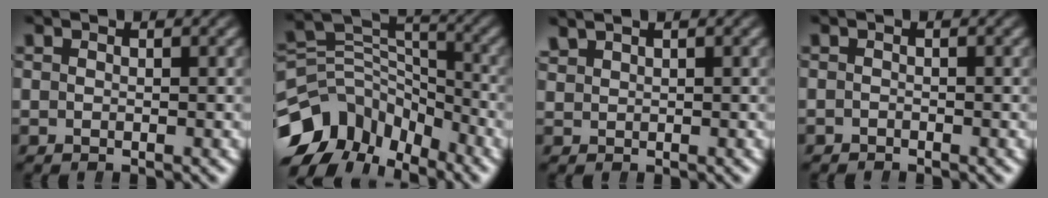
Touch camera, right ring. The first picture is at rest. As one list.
[{"total": 10.8, "force": [-3.5, 8.3, 6.0], "torque": [-0.107, -0.037, -0.052]}, {"total": 1.3, "force": [1.3, 0.0, -0.1], "torque": [-0.002, 0.004, 0.030]}, {"total": 0.8, "force": [-0.7, 0.0, -0.3], "torque": [0.003, -0.005, -0.010]}]